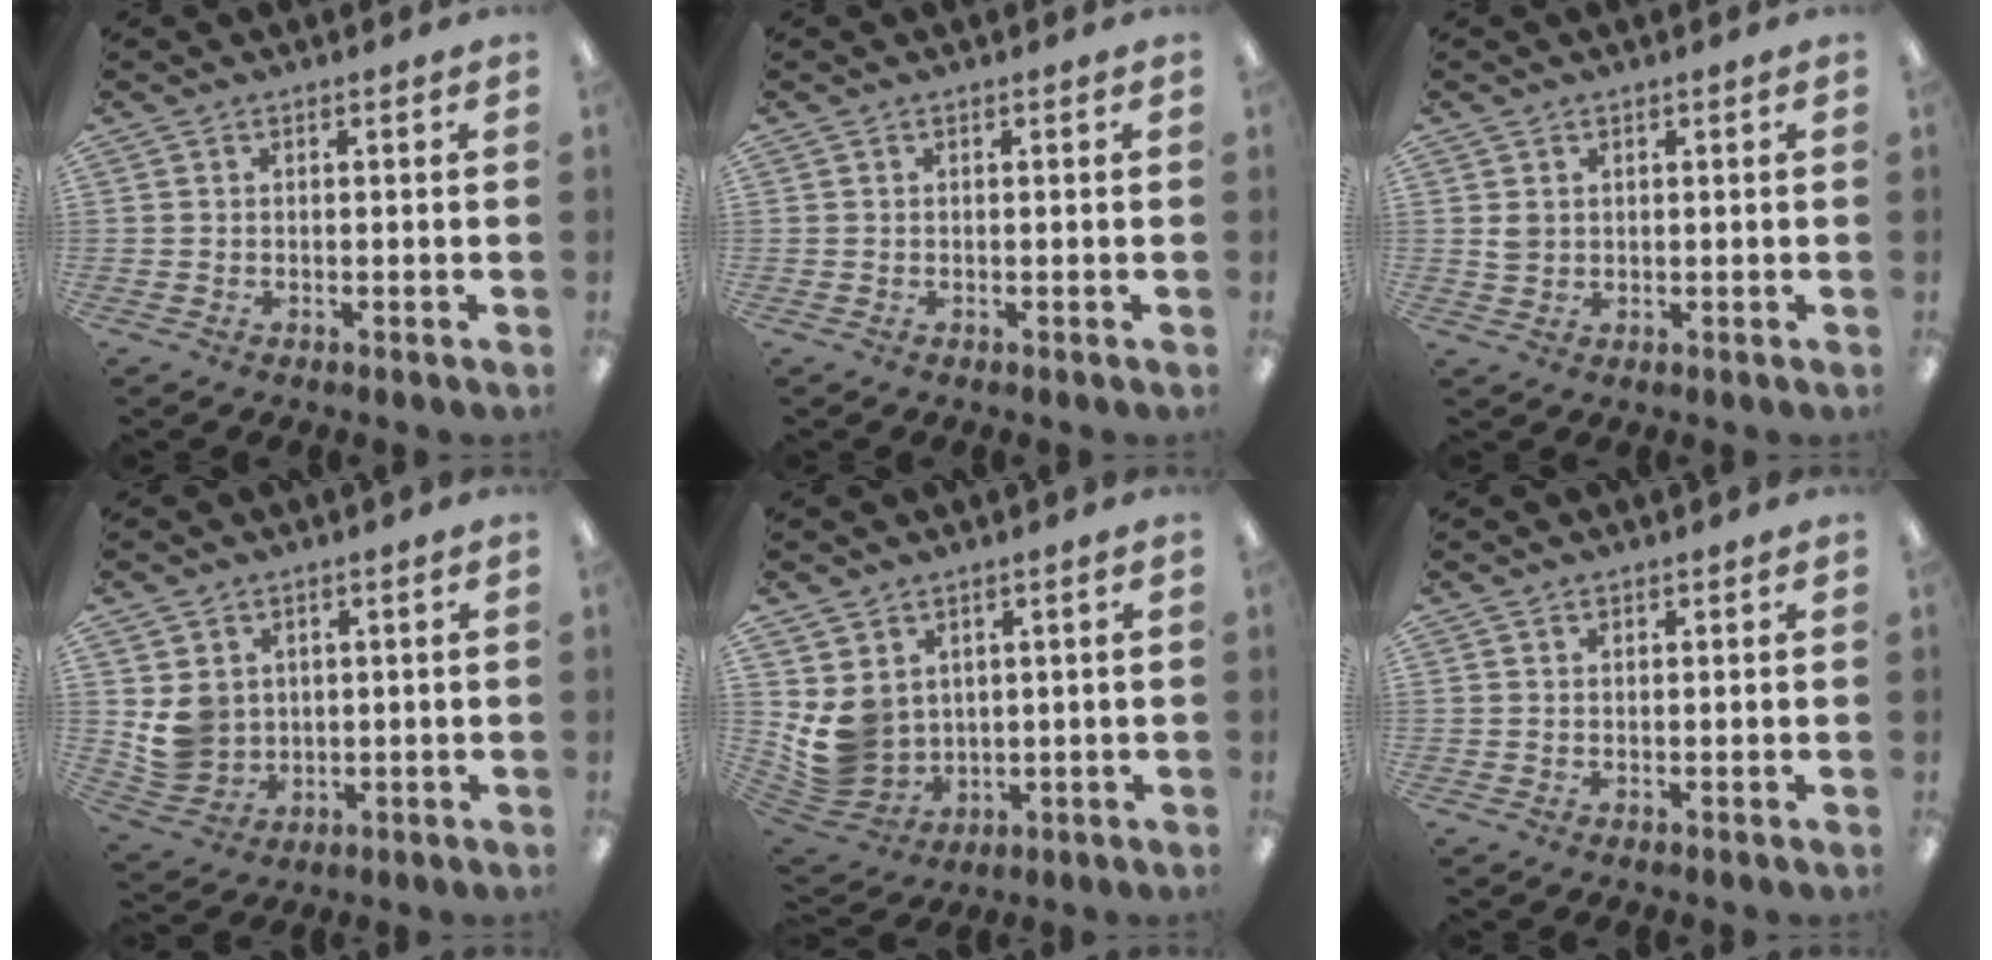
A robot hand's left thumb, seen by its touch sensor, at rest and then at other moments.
{"total": 0.0}
{"total": 2.4, "force": [0.9, 2.0, 0.9], "torque": [-0.011, 0.000, 0.015]}
{"total": 7.1, "force": [2.1, 6.5, 1.8], "torque": [-0.045, -0.001, 0.048]}
{"total": 8.9, "force": [2.1, 8.1, 3.0], "torque": [-0.094, -0.018, 0.050]}
{"total": 0.9, "force": [0.8, 0.5, 0.2], "torque": [-0.003, 0.001, 0.015]}